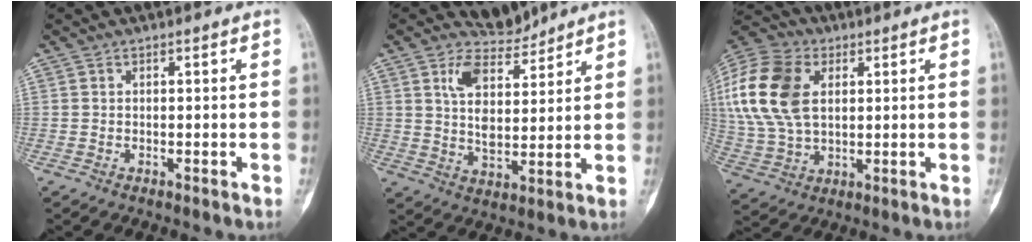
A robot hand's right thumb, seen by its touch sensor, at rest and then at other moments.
{"total": 7.3, "force": [6.1, 3.2, 2.5], "torque": [-0.032, -0.050, 0.123]}
{"total": 18.8, "force": [4.6, 12.4, 13.4], "torque": [-0.286, 0.004, 0.085]}